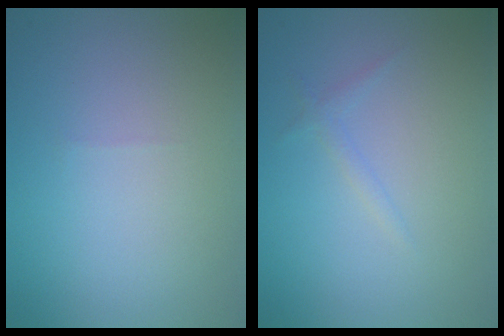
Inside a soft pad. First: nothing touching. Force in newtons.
{"total": 0.8, "press": 0.8, "slide": 0.0}